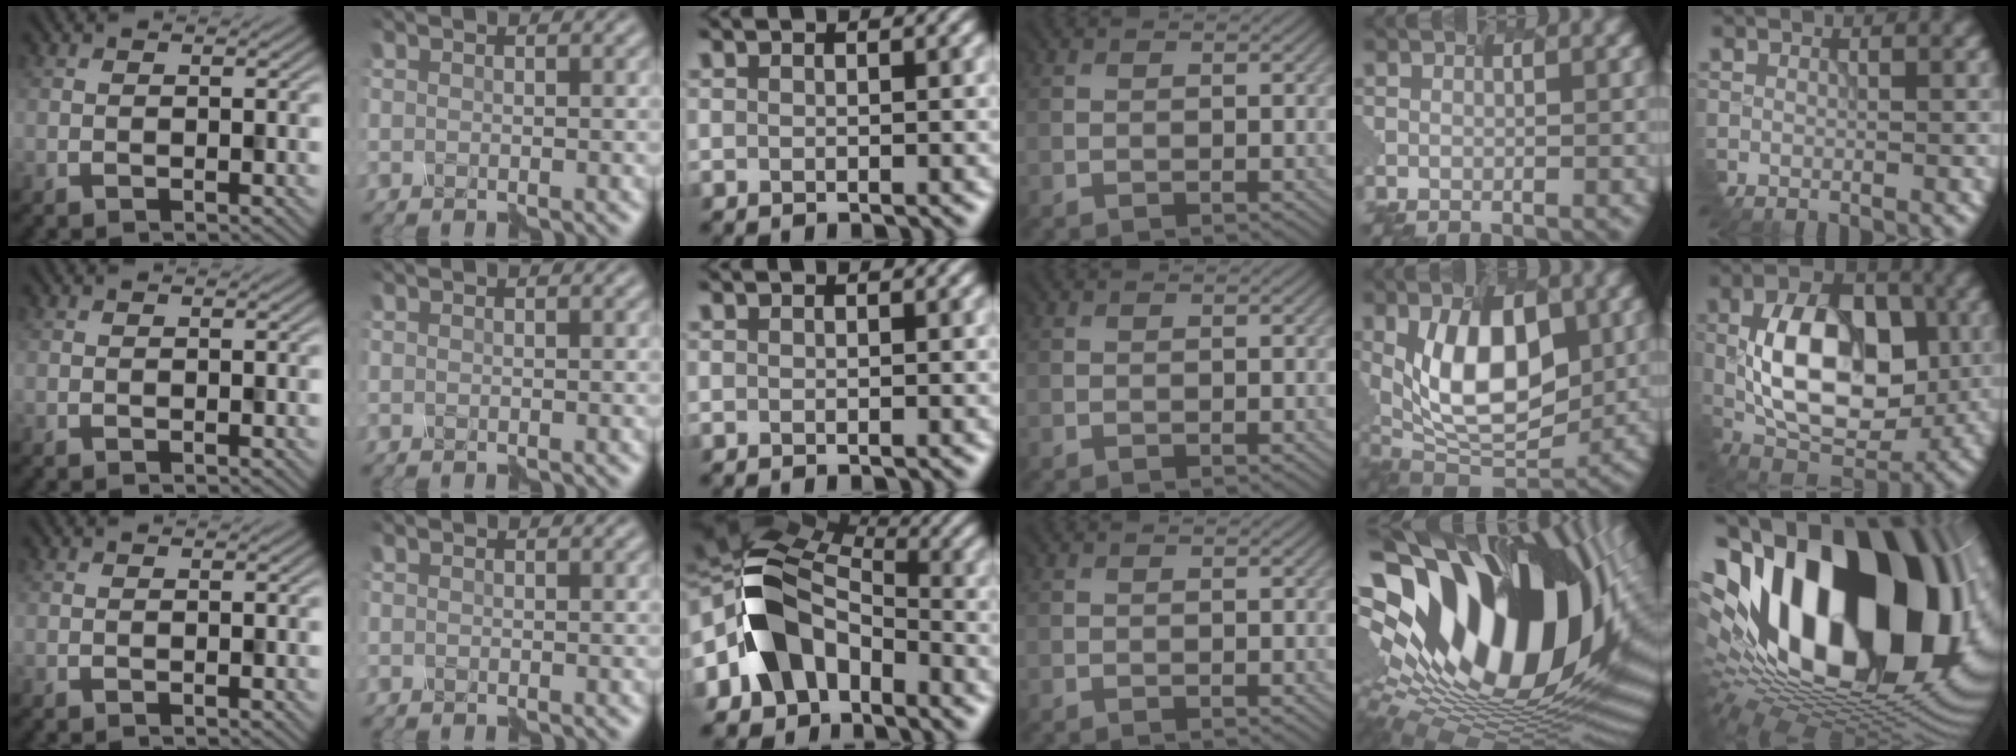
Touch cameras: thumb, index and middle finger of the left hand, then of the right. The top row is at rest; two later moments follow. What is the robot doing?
{"motion": "assemble", "object": "hinged jar"}